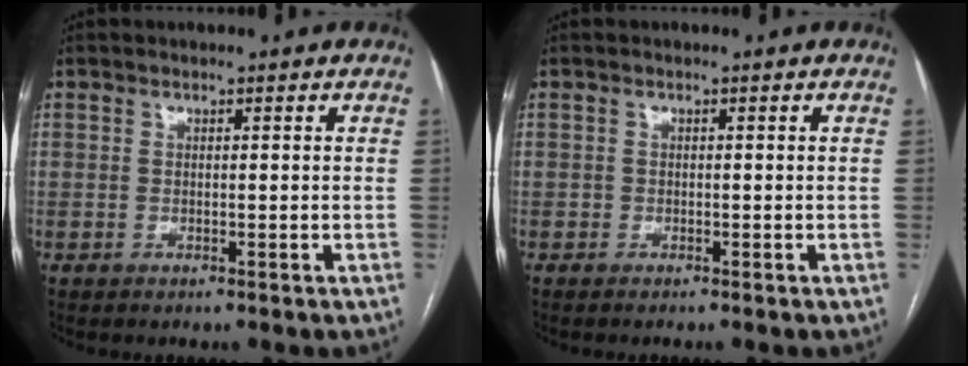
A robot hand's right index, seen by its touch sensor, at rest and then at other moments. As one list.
[{"total": 0.6, "force": [-0.5, 0.2, 0.1], "torque": [-0.006, 0.000, -0.011]}]